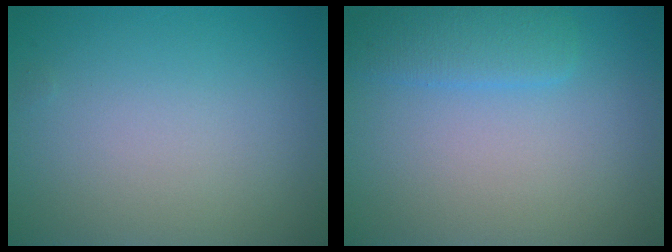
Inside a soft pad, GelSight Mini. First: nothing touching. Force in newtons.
{"total": 2.5, "press": 2.5, "slide": 0.1}